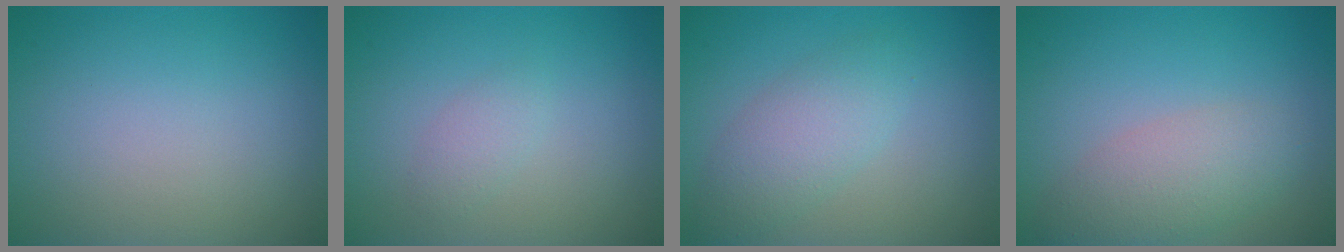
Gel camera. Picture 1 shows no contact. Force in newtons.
{"total": 1.2, "press": 1.2, "slide": 0.0}
{"total": 3.4, "press": 3.4, "slide": 0.1}
{"total": 3.8, "press": 3.8, "slide": 0.2}